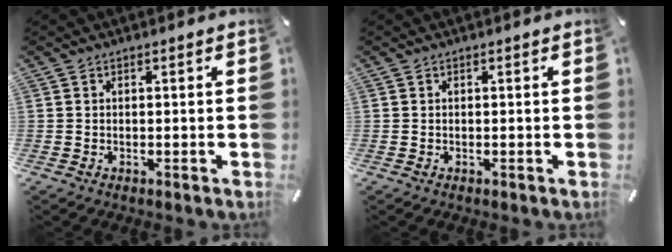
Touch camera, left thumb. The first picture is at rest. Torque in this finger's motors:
{"motor_torque": [0.00, 0.00, 0.15, 0.15, 0.00]}